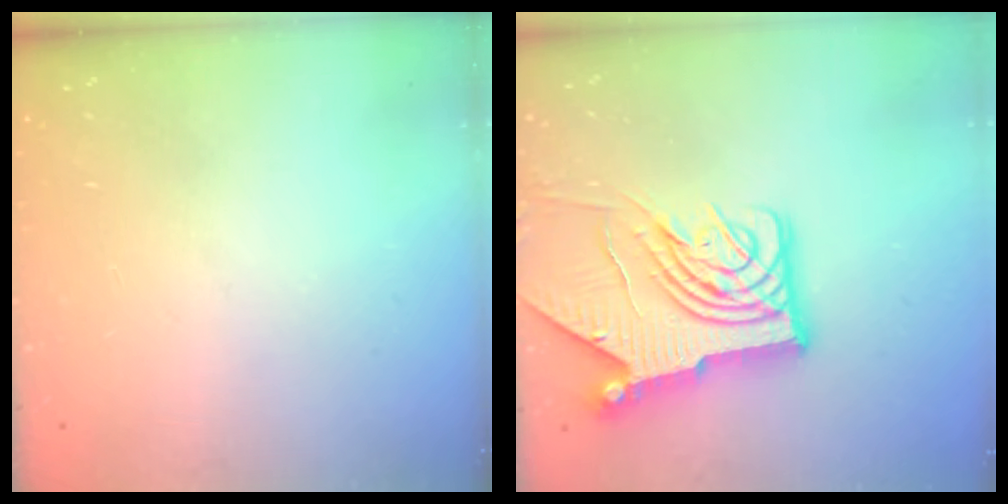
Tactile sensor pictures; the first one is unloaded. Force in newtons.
{"total": 15.0, "press": 14.9, "slide": 1.5}